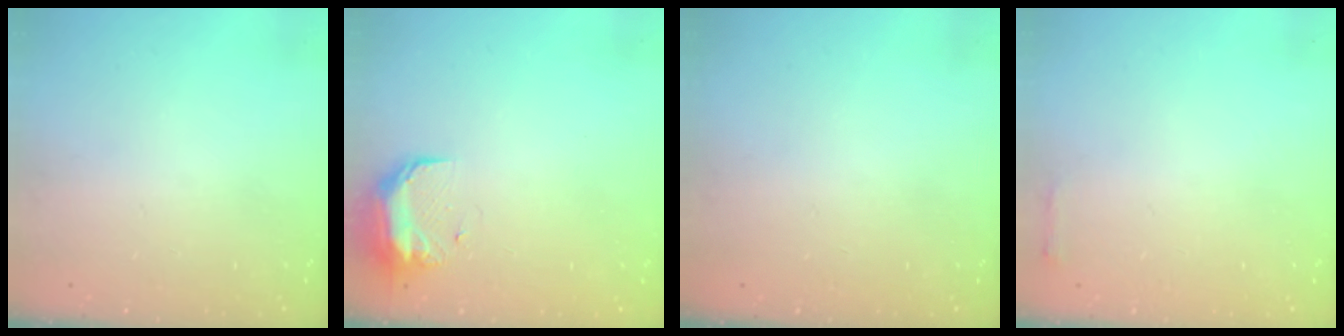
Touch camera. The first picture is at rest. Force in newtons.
{"total": 9.3, "press": 9.1, "slide": 1.9}
{"total": 0.0}
{"total": 2.3, "press": 2.3, "slide": 0.5}